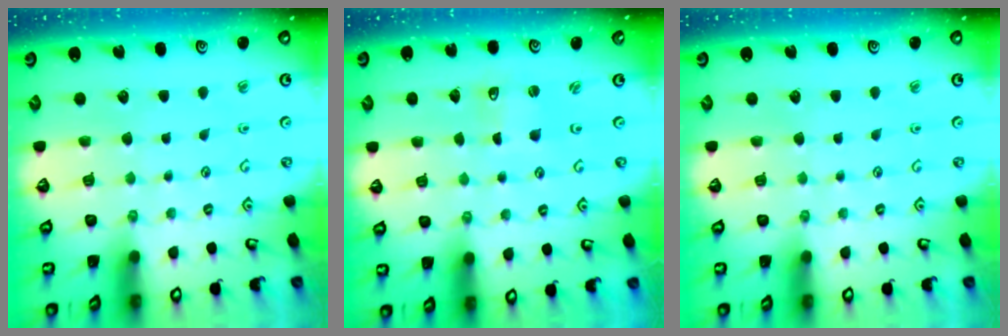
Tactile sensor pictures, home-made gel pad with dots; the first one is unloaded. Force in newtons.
{"total": 0.0}
{"total": 0.0}